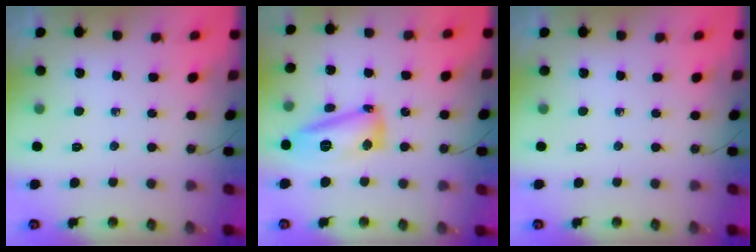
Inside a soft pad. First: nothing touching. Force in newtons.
{"total": 15.4, "press": 15.2, "slide": 2.6}
{"total": 0.0}